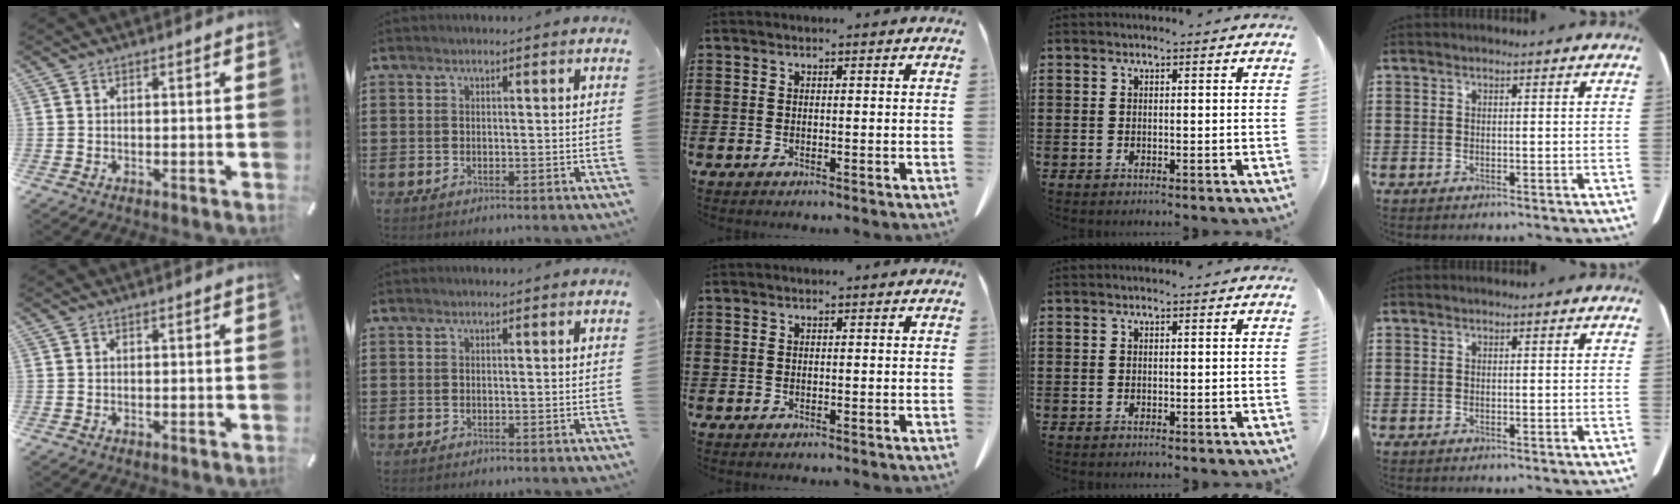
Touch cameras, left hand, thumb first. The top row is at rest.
{}